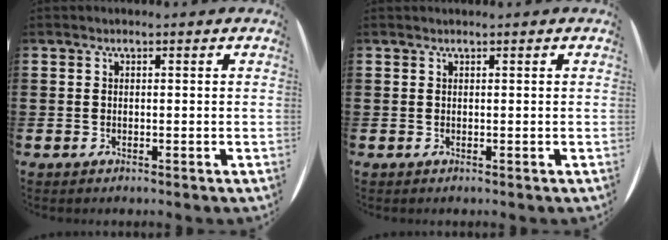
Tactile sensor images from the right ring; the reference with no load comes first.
{"total": 0.0}